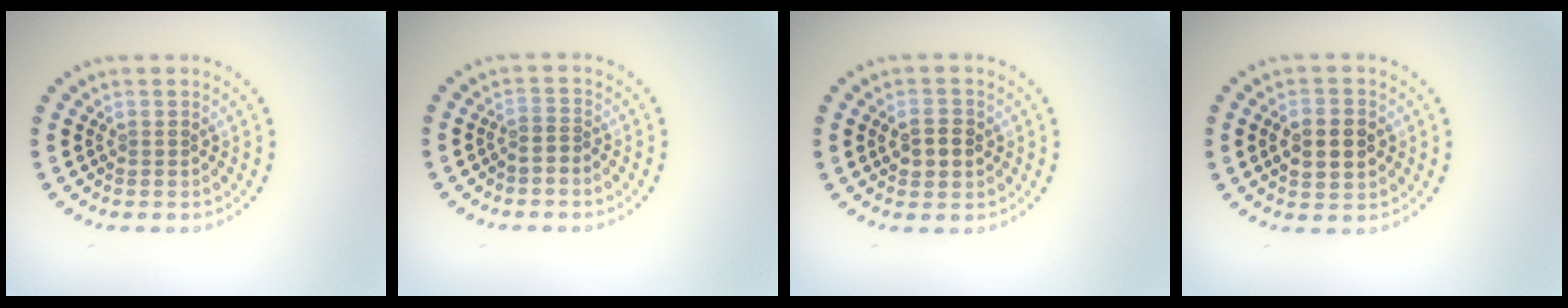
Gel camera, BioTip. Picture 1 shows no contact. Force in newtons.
{"total": 0.9, "press": 0.6, "slide": 0.7}
{"total": 2.5, "press": 2.5, "slide": 0.3}
{"total": 4.4, "press": 4.4, "slide": 0.2}